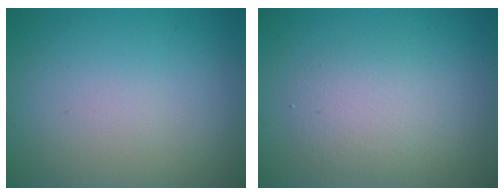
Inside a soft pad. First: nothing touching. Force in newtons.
{"total": 2.6, "press": 2.6, "slide": 0.2}